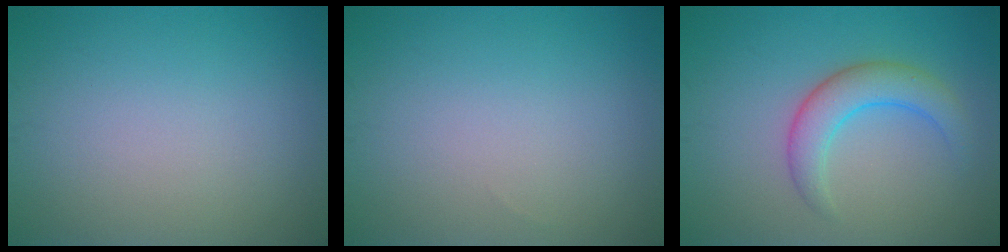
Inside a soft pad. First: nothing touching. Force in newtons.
{"total": 0.0}
{"total": 3.9, "press": 3.9, "slide": 0.2}